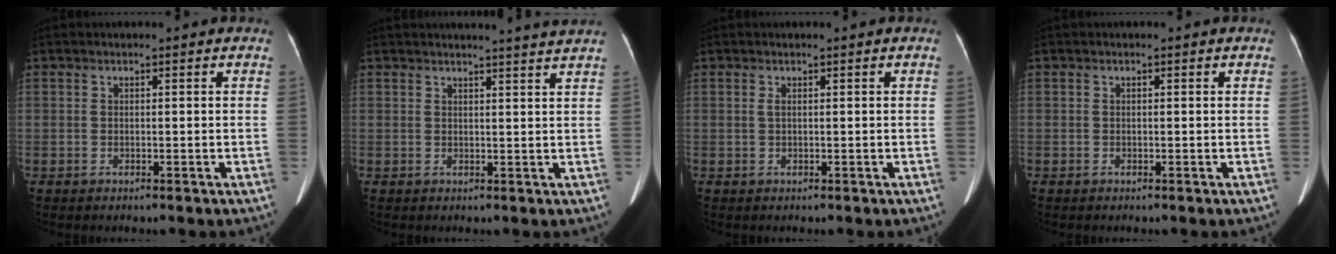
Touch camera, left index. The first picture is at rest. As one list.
[{"total": 6.3, "force": [5.9, -1.2, 1.9], "torque": [-0.022, -0.008, 0.054]}, {"total": 0.6, "force": [0.2, 0.1, 0.5], "torque": [-0.018, 0.003, 0.006]}, {"total": 0.0}]